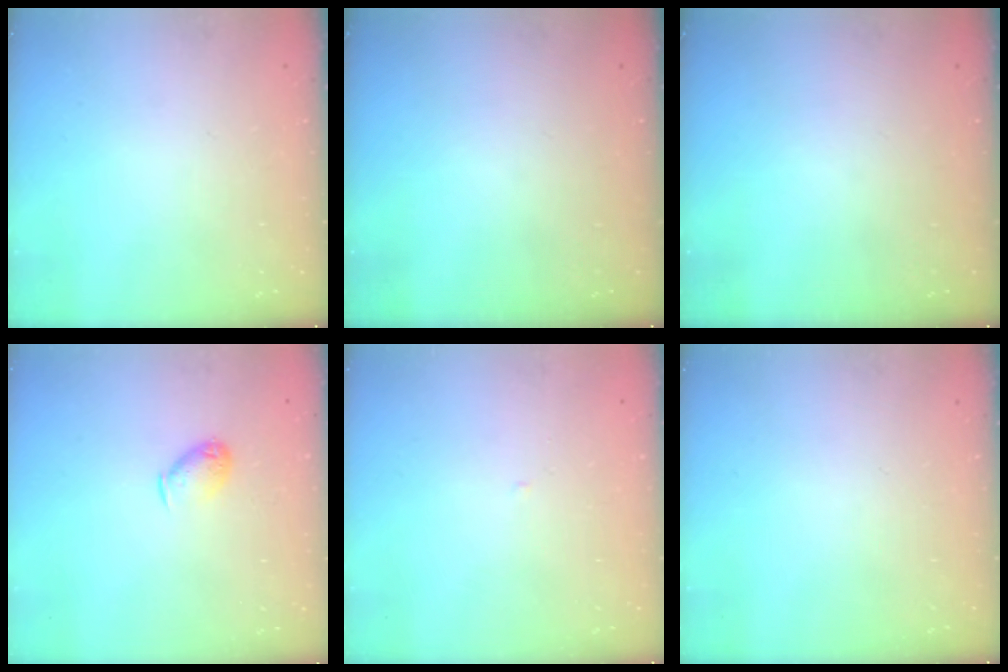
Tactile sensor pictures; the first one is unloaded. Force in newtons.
{"total": 0.0}
{"total": 0.0}
{"total": 5.9, "press": 5.8, "slide": 0.4}
{"total": 1.6, "press": 1.6, "slide": 0.3}
{"total": 0.0}